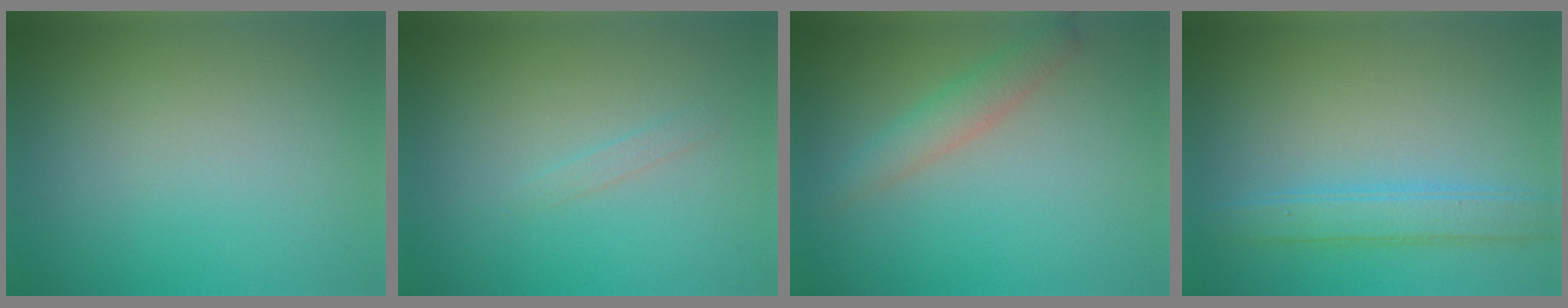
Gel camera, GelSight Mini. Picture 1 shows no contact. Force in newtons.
{"total": 0.7, "press": 0.7, "slide": 0.0}
{"total": 2.4, "press": 2.4, "slide": 0.2}
{"total": 3.1, "press": 3.1, "slide": 0.2}